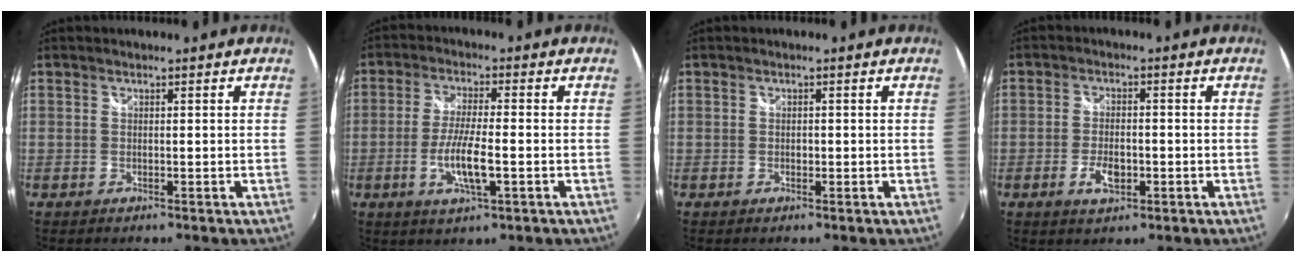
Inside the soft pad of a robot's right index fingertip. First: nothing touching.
{"total": 7.8, "force": [-2.3, 1.3, 7.4], "torque": [-0.146, -0.007, -0.042]}
{"total": 0.6, "force": [-0.2, 0.5, 0.4], "torque": [-0.004, 0.002, -0.003]}
{"total": 4.7, "force": [-1.7, 2.4, 3.6], "torque": [-0.075, -0.001, -0.029]}